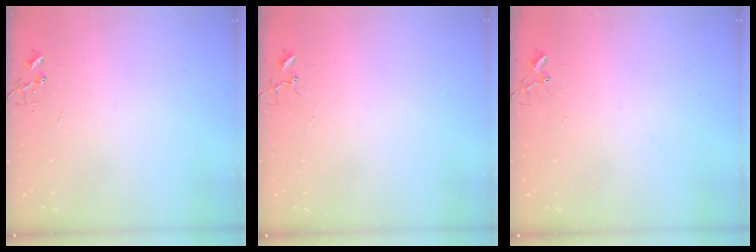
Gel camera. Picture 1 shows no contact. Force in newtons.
{"total": 3.4, "press": 3.4, "slide": 0.3}
{"total": 4.9, "press": 4.9, "slide": 0.5}